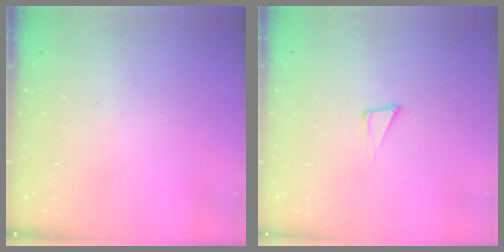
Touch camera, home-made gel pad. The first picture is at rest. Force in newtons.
{"total": 4.1, "press": 2.6, "slide": 3.2}